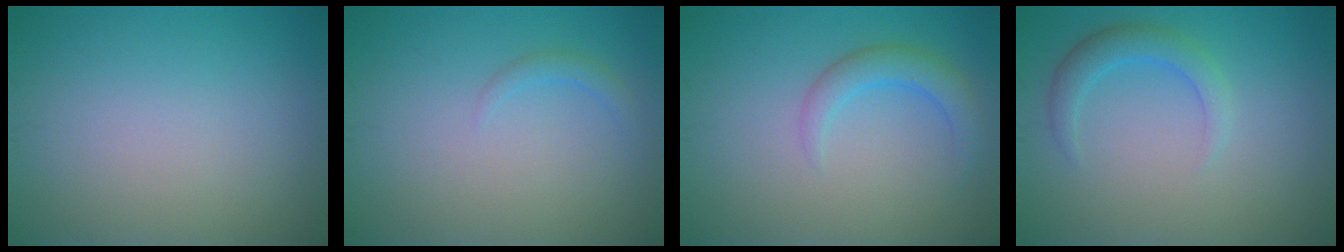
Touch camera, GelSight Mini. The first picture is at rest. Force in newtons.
{"total": 1.0, "press": 1.0, "slide": 0.1}
{"total": 2.7, "press": 2.7, "slide": 0.2}
{"total": 2.5, "press": 2.5, "slide": 0.1}